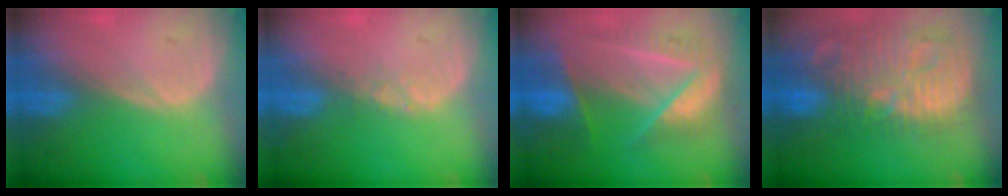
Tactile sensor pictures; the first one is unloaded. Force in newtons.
{"total": 1.0, "press": 1.0, "slide": 0.2}
{"total": 8.6, "press": 8.0, "slide": 3.1}
{"total": 14.5, "press": 12.6, "slide": 7.2}